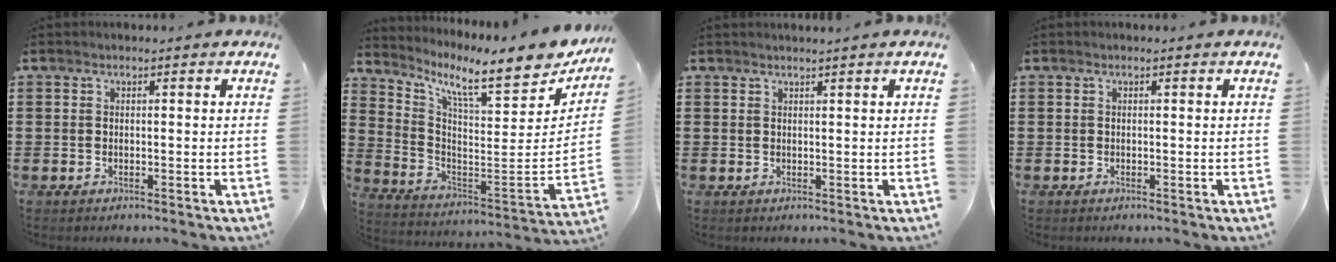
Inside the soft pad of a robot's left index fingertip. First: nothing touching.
{"total": 9.7, "force": [7.9, 1.0, 5.6], "torque": [-0.130, -0.071, 0.125]}
{"total": 0.9, "force": [0.8, -0.2, 0.4], "torque": [-0.006, -0.003, 0.016]}
{"total": 0.0}